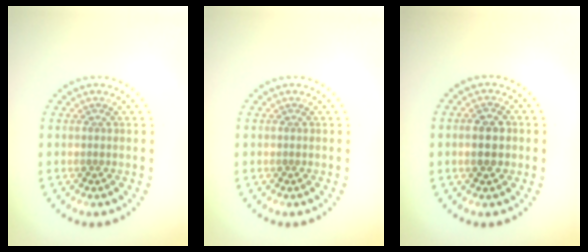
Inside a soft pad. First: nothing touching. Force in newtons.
{"total": 0.0}
{"total": 2.6, "press": 2.6, "slide": 0.2}